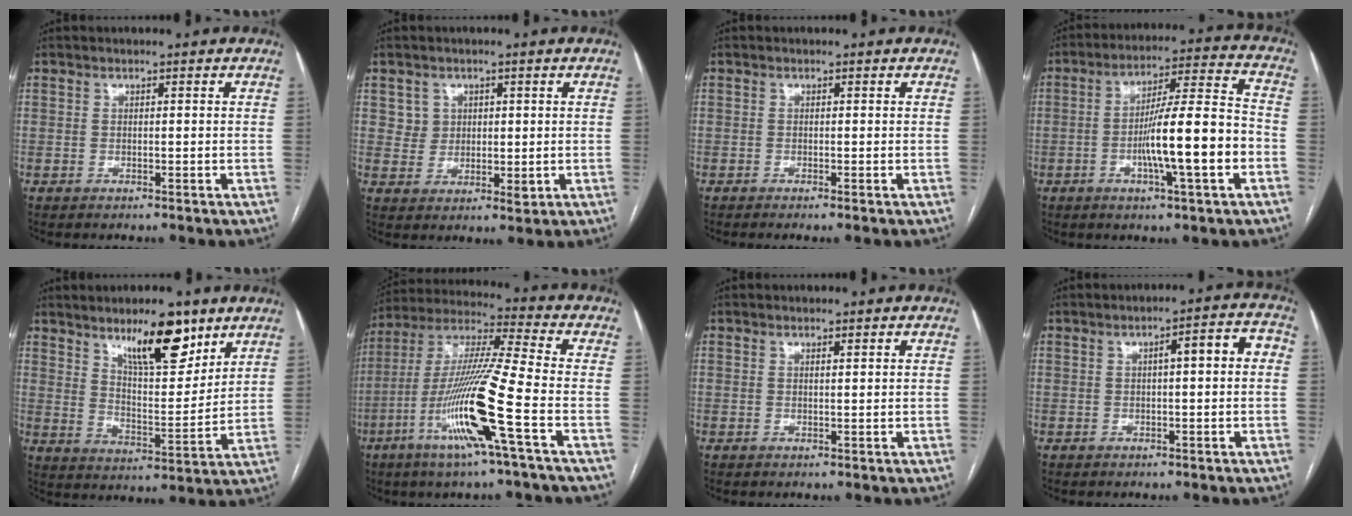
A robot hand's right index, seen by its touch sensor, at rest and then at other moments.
{"total": 4.1, "force": [1.4, 3.7, 1.0], "torque": [-0.009, 0.000, 0.030]}
{"total": 0.7, "force": [-0.4, -0.1, 0.5], "torque": [-0.010, 0.000, -0.008]}
{"total": 14.1, "force": [-3.7, 0.6, 13.6], "torque": [-0.222, 0.009, -0.061]}
{"total": 11.8, "force": [7.9, 3.3, 8.1], "torque": [-0.130, -0.005, 0.136]}
{"total": 16.9, "force": [-6.4, -1.1, 15.6], "torque": [-0.311, -0.014, -0.126]}
{"total": 0.5, "force": [0.4, 0.0, 0.4], "torque": [-0.007, -0.001, 0.006]}
{"total": 5.1, "force": [0.3, 1.0, 5.0], "torque": [-0.067, 0.026, 0.002]}